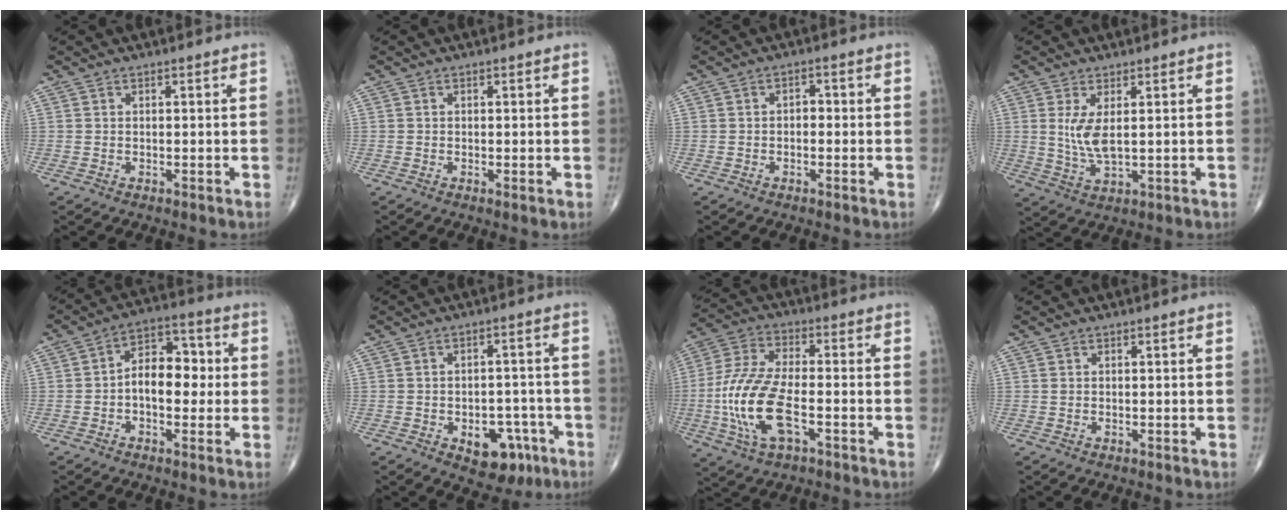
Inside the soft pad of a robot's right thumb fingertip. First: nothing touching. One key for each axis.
{"total": 0.5, "fx": -0.1, "fy": 0.1, "fz": 0.5, "tx": -0.012, "ty": -0.003, "tz": -0.004}
{"total": 1.8, "fx": -0.2, "fy": 1.2, "fz": 1.3, "tx": -0.006, "ty": 0.010, "tz": -0.008}
{"total": 5.6, "fx": 1.2, "fy": 2.0, "fz": 5.1, "tx": -0.105, "ty": -0.017, "tz": 0.031}
{"total": 9.9, "fx": -0.4, "fy": 6.2, "fz": 7.7, "tx": -0.086, "ty": 0.033, "tz": -0.016}
{"total": 9.3, "fx": -4.2, "fy": 5.8, "fz": 5.9, "tx": -0.043, "ty": 0.032, "tz": -0.046}
{"total": 15.0, "fx": -4.0, "fy": 6.5, "fz": 12.9, "tx": -0.287, "ty": 0.019, "tz": -0.075}
{"total": 0.0}